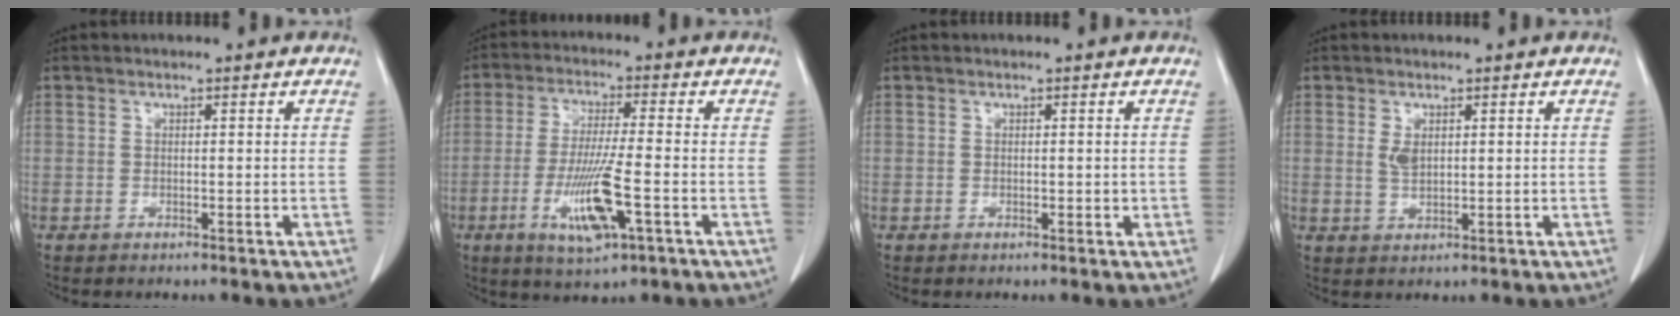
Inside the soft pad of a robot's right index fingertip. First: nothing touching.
{"total": 10.3, "force": [-3.5, 1.0, 9.7], "torque": [-0.190, -0.016, -0.061]}
{"total": 1.0, "force": [0.1, 0.5, 0.8], "torque": [-0.015, -0.004, 0.003]}
{"total": 2.6, "force": [0.9, 1.3, 2.1], "torque": [-0.043, -0.002, 0.022]}